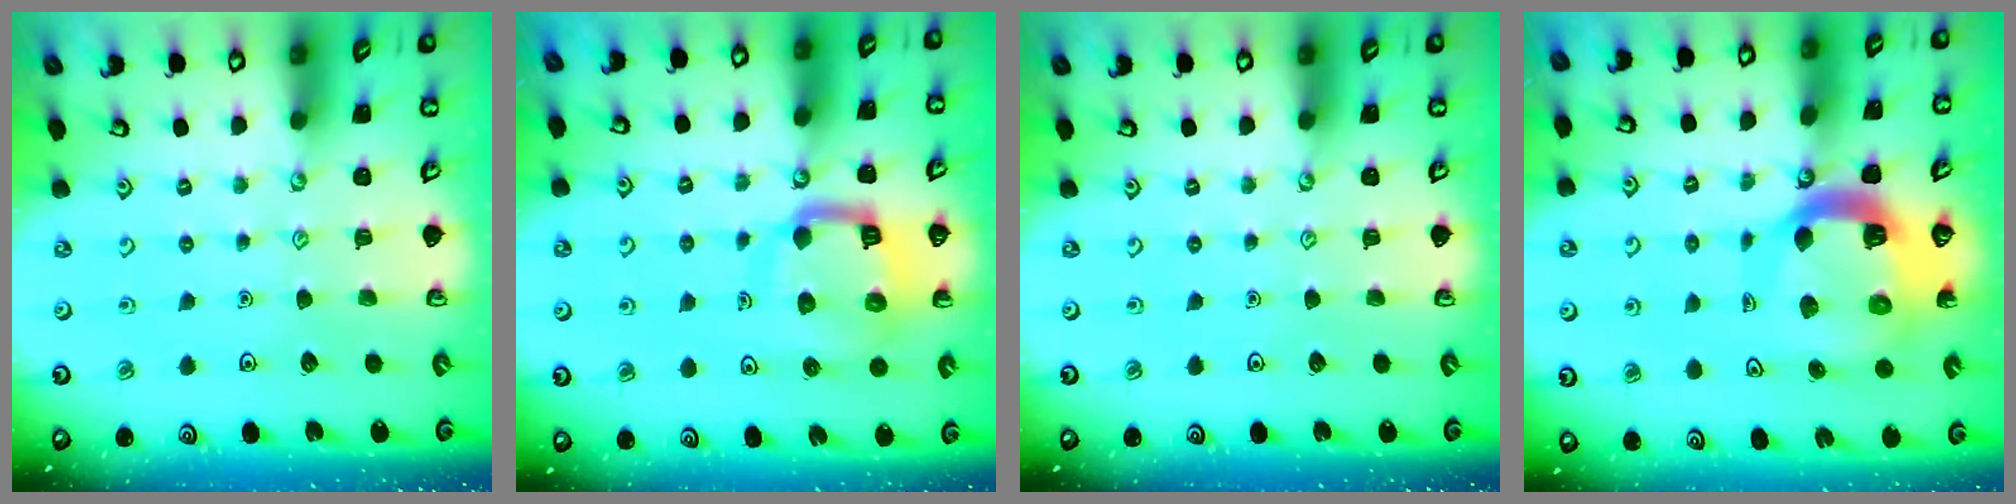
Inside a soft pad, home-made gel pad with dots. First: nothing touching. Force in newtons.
{"total": 11.1, "press": 11.0, "slide": 1.3}
{"total": 0.0}
{"total": 14.8, "press": 14.6, "slide": 1.8}